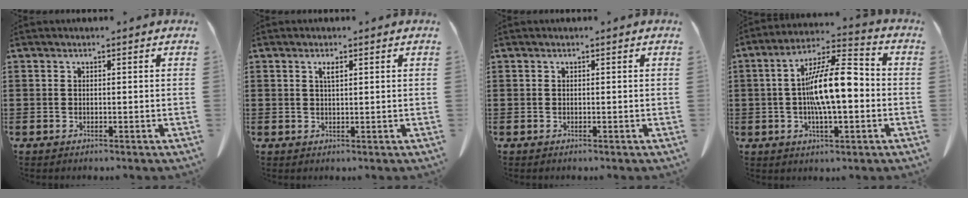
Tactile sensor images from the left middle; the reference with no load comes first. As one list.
[{"total": 1.5, "force": [0.7, 0.3, 1.3], "torque": [-0.027, 0.000, 0.013]}, {"total": 0.0}, {"total": 12.0, "force": [-1.0, 3.7, 11.4], "torque": [-0.208, 0.003, -0.020]}]